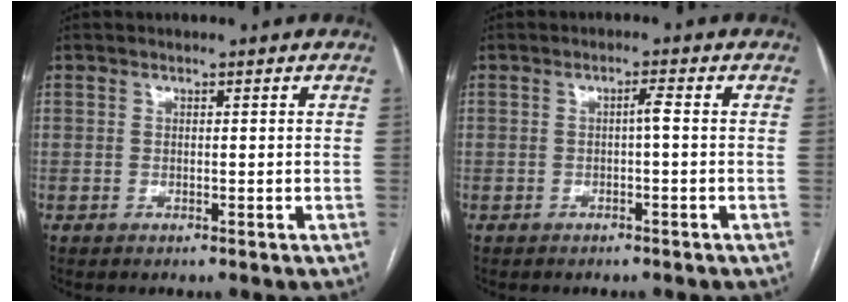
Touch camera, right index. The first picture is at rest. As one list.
[{"total": 1.4, "force": [-0.1, 0.1, 1.4], "torque": [-0.022, 0.003, -0.001]}]